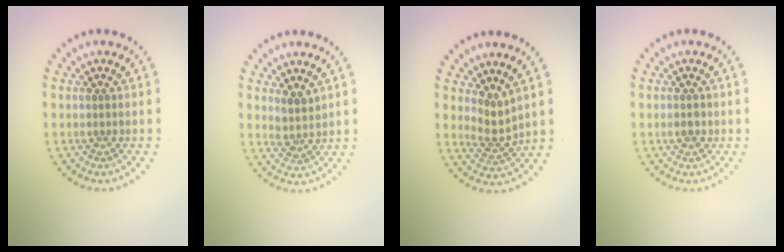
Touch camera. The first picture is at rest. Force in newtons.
{"total": 2.0, "press": 1.6, "slide": 1.2}
{"total": 2.3, "press": 1.5, "slide": 1.8}
{"total": 1.1, "press": 1.1, "slide": 0.2}